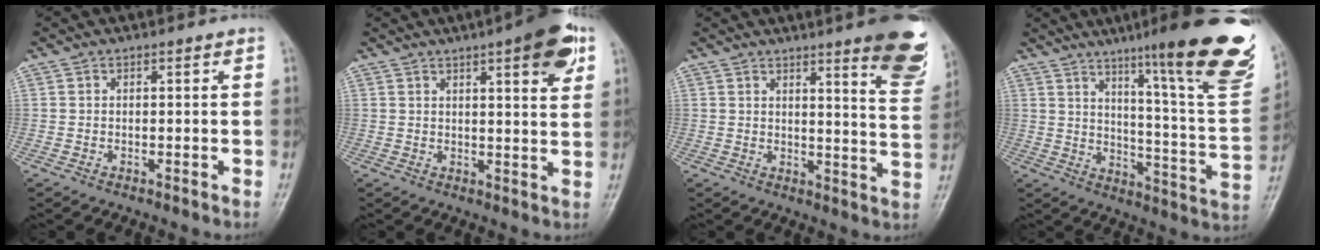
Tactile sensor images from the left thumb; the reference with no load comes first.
{"total": 9.8, "force": [5.1, 2.3, 8.1], "torque": [-0.090, -0.017, 0.060]}
{"total": 13.6, "force": [8.5, 2.3, 10.3], "torque": [-0.099, -0.053, 0.098]}
{"total": 26.0, "force": [16.4, 2.7, 20.0], "torque": [-0.254, -0.086, 0.227]}